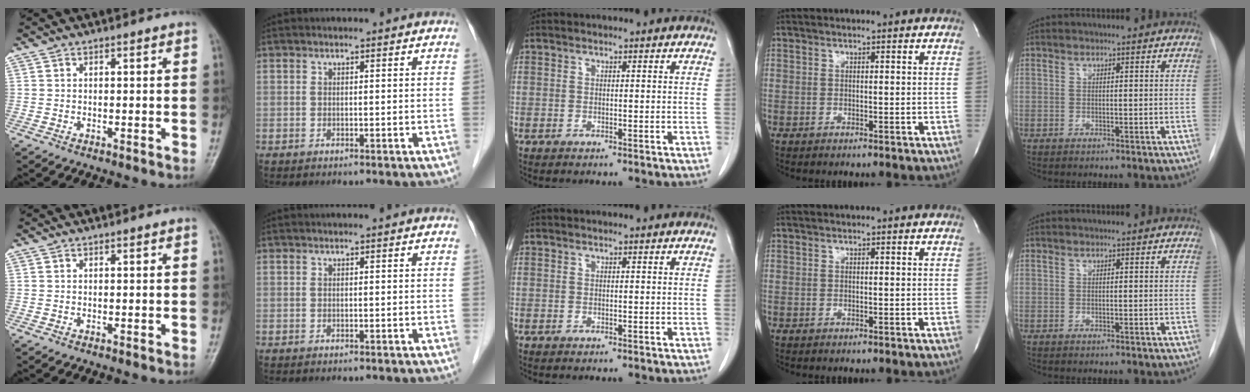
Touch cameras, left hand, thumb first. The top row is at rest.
{}